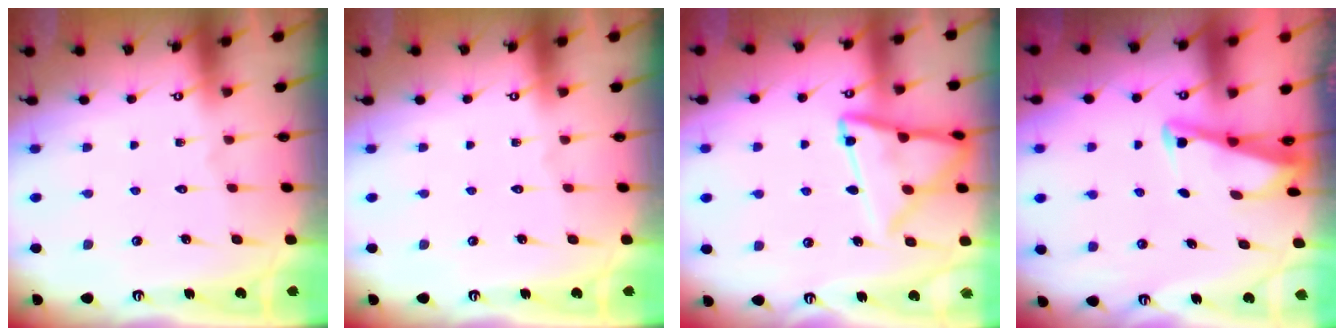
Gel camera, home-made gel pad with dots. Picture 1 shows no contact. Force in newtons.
{"total": 0.0}
{"total": 13.9, "press": 13.8, "slide": 1.5}
{"total": 2.7, "press": 2.7, "slide": 0.3}